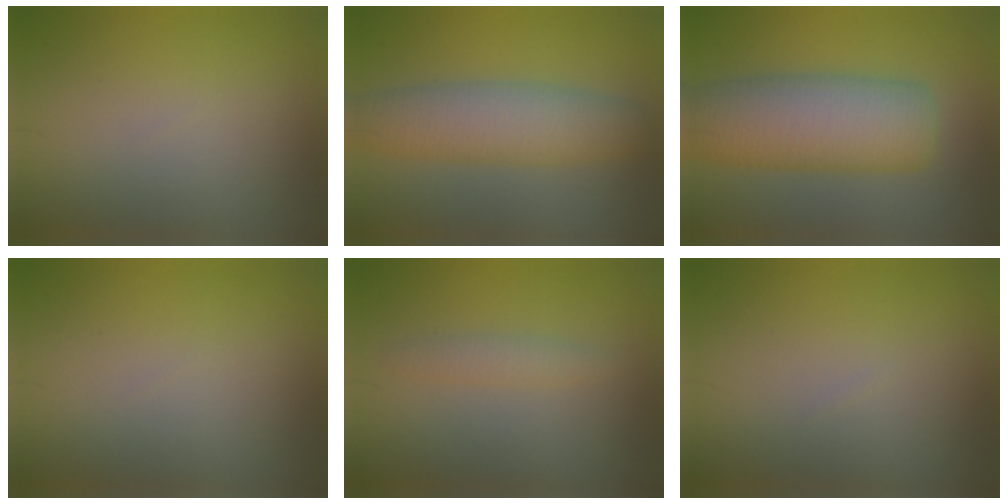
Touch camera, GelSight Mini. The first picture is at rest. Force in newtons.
{"total": 6.0, "press": 6.0, "slide": 0.3}
{"total": 9.1, "press": 9.1, "slide": 0.3}
{"total": 0.0}
{"total": 1.4, "press": 1.4, "slide": 0.1}
{"total": 0.0}